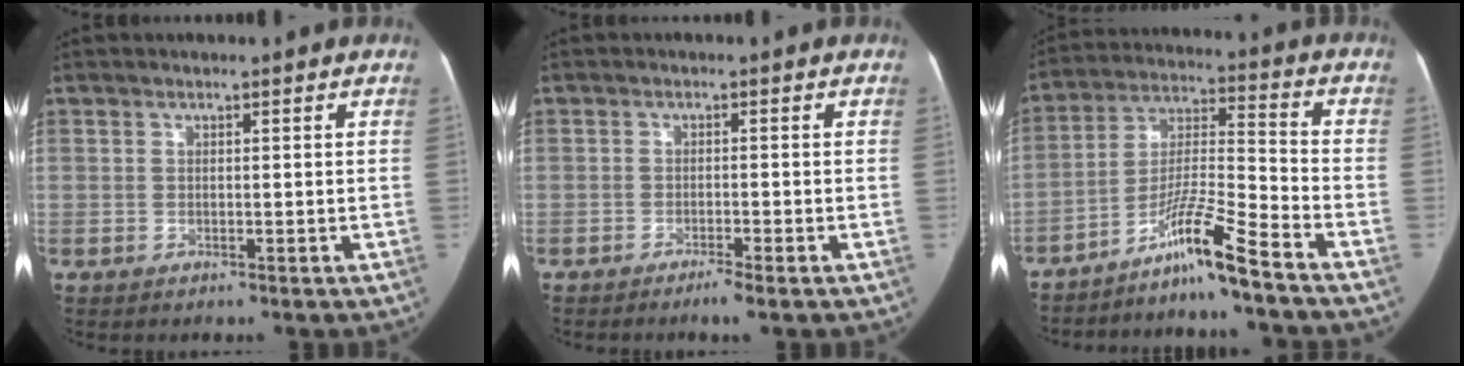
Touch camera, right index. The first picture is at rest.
{"total": 2.2, "force": [-1.7, -0.2, 1.5], "torque": [-0.028, -0.004, -0.030]}
{"total": 10.7, "force": [-8.1, -1.5, 6.8], "torque": [-0.131, -0.004, -0.142]}